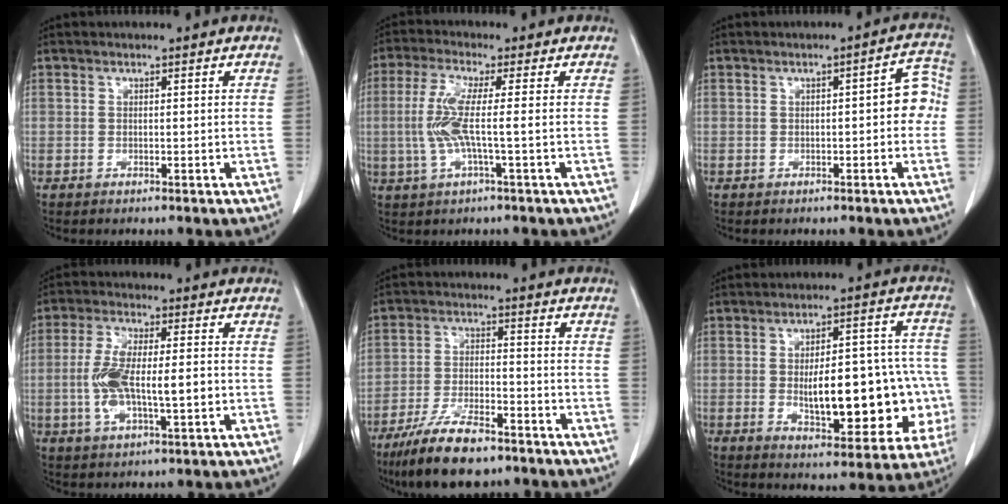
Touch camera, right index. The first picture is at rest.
{"total": 6.8, "force": [-0.5, 0.4, 6.8], "torque": [-0.155, 0.004, -0.013]}
{"total": 5.0, "force": [-0.2, 1.7, 4.7], "torque": [-0.048, 0.026, -0.005]}
{"total": 9.9, "force": [-1.2, 2.9, 9.4], "torque": [-0.192, 0.008, -0.015]}
{"total": 11.6, "force": [-8.6, 2.9, 7.2], "torque": [-0.136, -0.020, -0.153]}
{"total": 19.0, "force": [-3.2, 7.1, 17.4], "torque": [-0.193, 0.039, -0.020]}